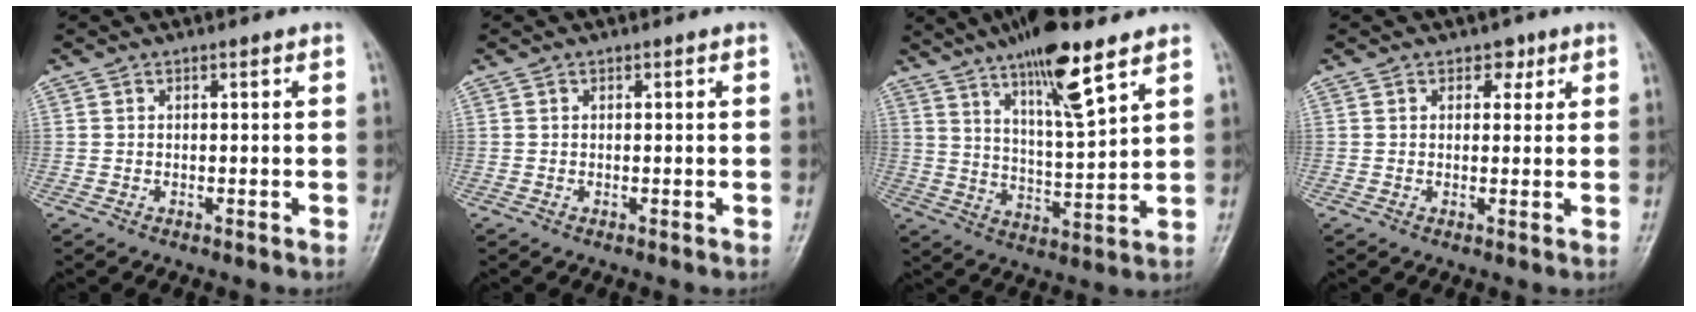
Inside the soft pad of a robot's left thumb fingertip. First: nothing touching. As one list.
[{"total": 0.0}, {"total": 14.2, "force": [9.0, 2.7, 10.6], "torque": [-0.173, -0.046, 0.156]}, {"total": 2.6, "force": [1.3, 1.9, 1.0], "torque": [0.007, -0.004, 0.014]}]